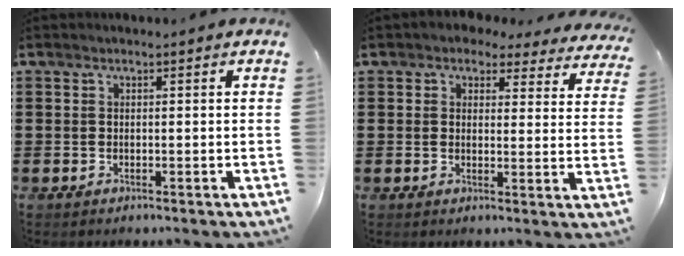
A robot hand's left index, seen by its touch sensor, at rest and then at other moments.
{"total": 3.0, "force": [2.7, 1.0, 0.8], "torque": [-0.022, -0.011, 0.046]}